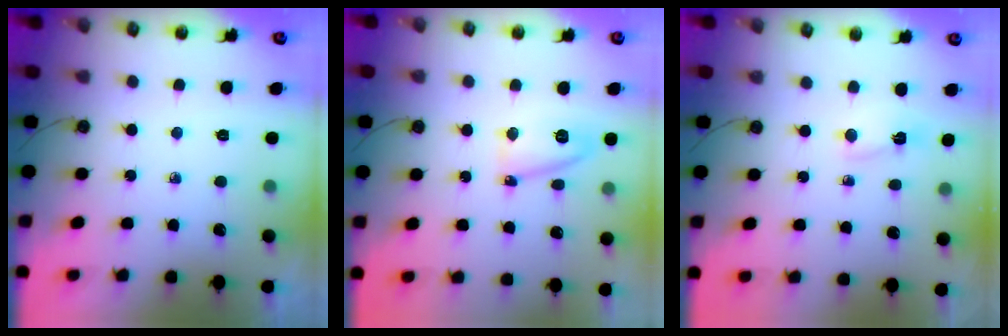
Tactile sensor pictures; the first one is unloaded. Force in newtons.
{"total": 8.5, "press": 8.4, "slide": 0.9}
{"total": 2.9, "press": 2.8, "slide": 0.7}